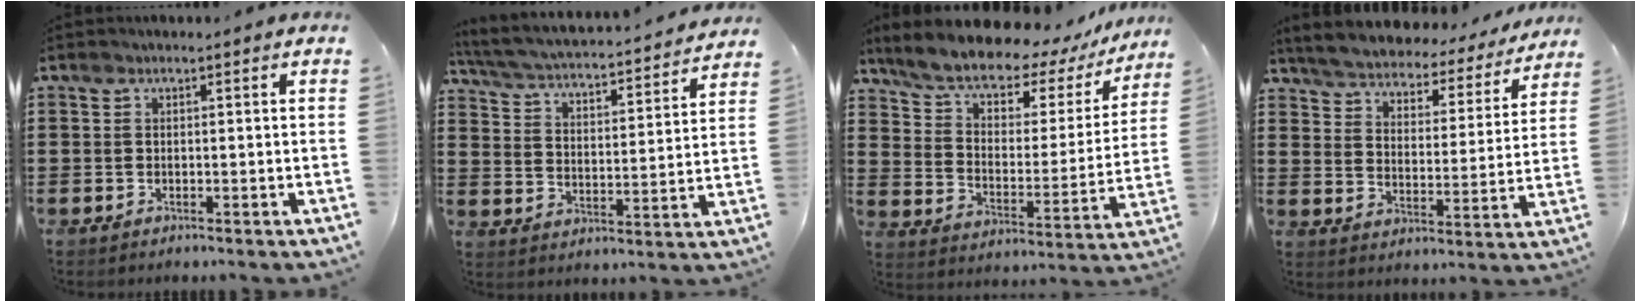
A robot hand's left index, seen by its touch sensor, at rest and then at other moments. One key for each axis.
{"total": 3.4, "fx": 3.2, "fy": -0.2, "fz": 1.1, "tx": -0.041, "ty": -0.033, "tz": 0.044}
{"total": 7.7, "fx": 6.6, "fy": 2.3, "fz": 3.3, "tx": -0.089, "ty": -0.047, "tz": 0.108}
{"total": 4.2, "fx": 4.2, "fy": 0.3, "fz": 0.2, "tx": -0.033, "ty": -0.035, "tz": 0.065}